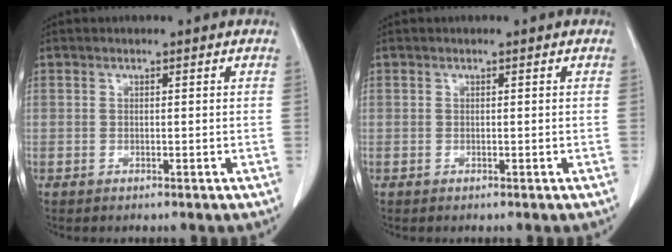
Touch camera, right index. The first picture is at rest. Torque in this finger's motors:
{"motor_torque": [0.00, 0.00, 0.00, 0.00]}